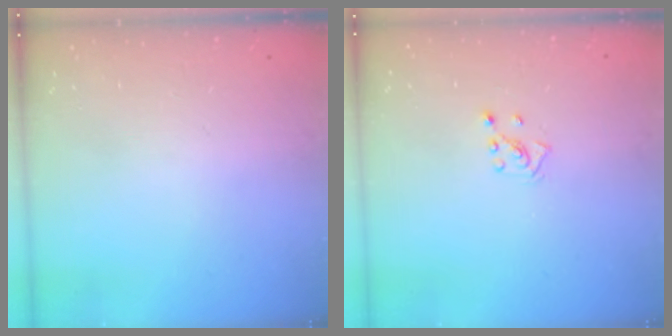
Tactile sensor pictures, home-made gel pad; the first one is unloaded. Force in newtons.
{"total": 2.8, "press": 2.8, "slide": 0.2}